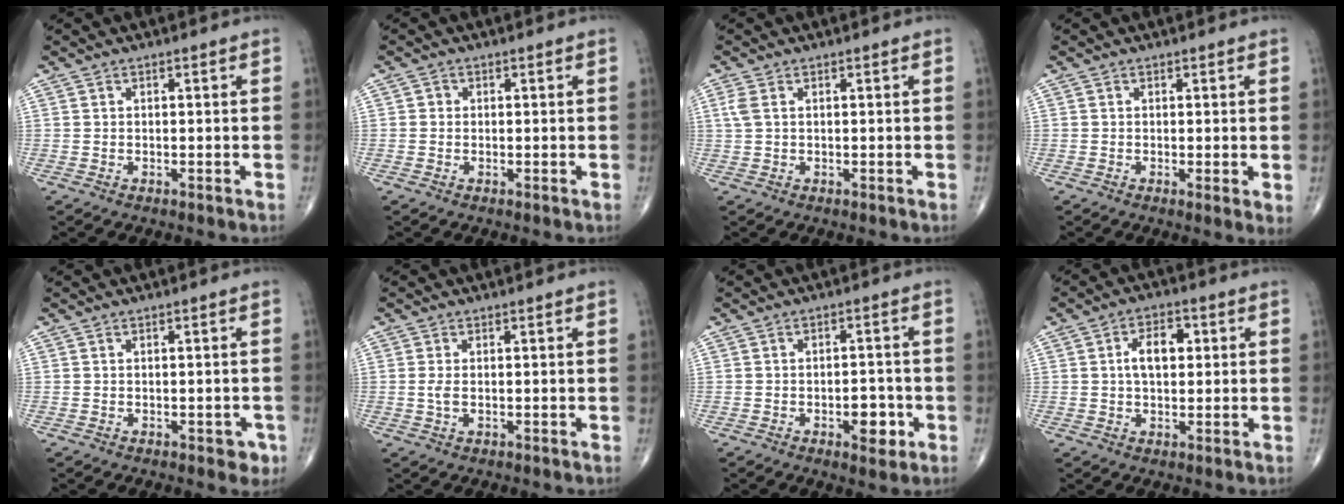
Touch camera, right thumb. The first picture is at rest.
{"total": 0.8, "force": [-0.1, 0.7, 0.2], "torque": [0.003, 0.002, -0.004]}
{"total": 2.0, "force": [0.6, 1.0, 1.6], "torque": [-0.051, 0.014, 0.018]}
{"total": 2.2, "force": [0.0, 0.5, 2.1], "torque": [-0.035, -0.007, -0.004]}
{"total": 2.4, "force": [-1.1, 1.4, 1.6], "torque": [-0.003, 0.004, -0.011]}
{"total": 1.8, "force": [-0.1, 0.8, 1.6], "torque": [-0.040, -0.002, 0.000]}
{"total": 5.2, "force": [-2.0, 2.6, 4.1], "torque": [-0.038, 0.011, -0.024]}
{"total": 6.3, "force": [1.1, 3.7, 4.9], "torque": [-0.073, 0.011, 0.014]}